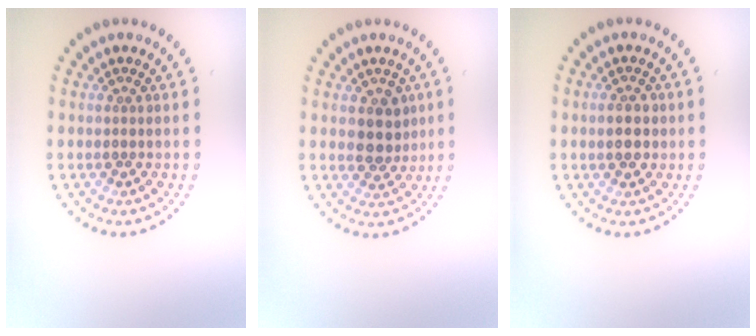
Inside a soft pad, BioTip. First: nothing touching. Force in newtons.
{"total": 2.6, "press": 2.4, "slide": 1.1}
{"total": 2.7, "press": 2.7, "slide": 0.1}